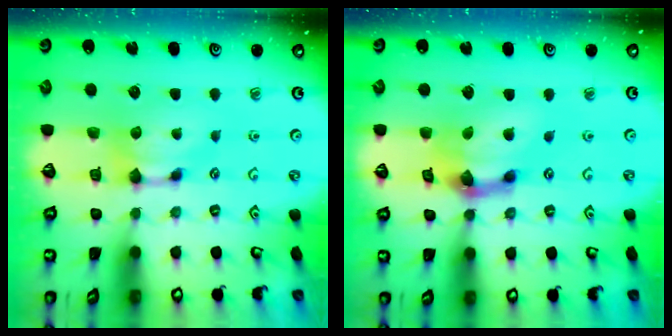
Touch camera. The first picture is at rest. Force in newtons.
{"total": 7.1, "press": 6.6, "slide": 2.4}